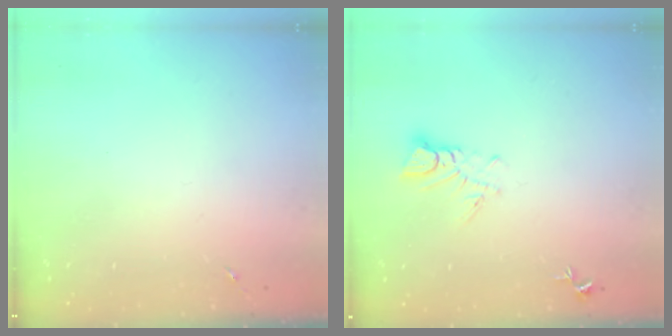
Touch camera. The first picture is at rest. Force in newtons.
{"total": 5.0, "press": 5.0, "slide": 0.3}